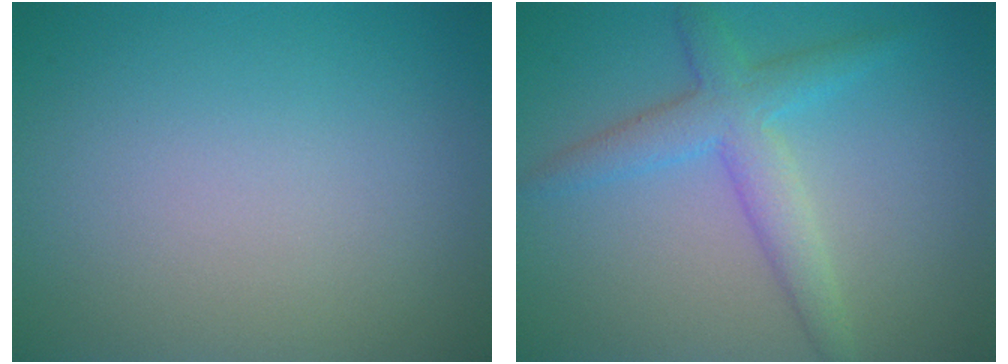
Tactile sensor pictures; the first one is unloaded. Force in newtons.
{"total": 3.9, "press": 3.9, "slide": 0.1}